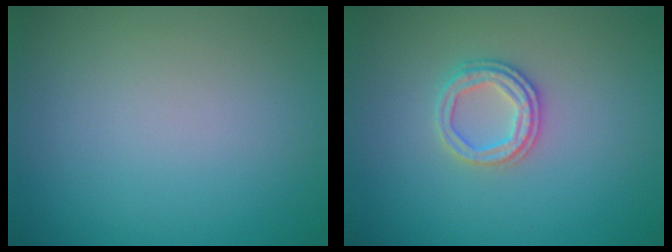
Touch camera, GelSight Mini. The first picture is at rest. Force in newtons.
{"total": 2.4, "press": 2.3, "slide": 0.7}